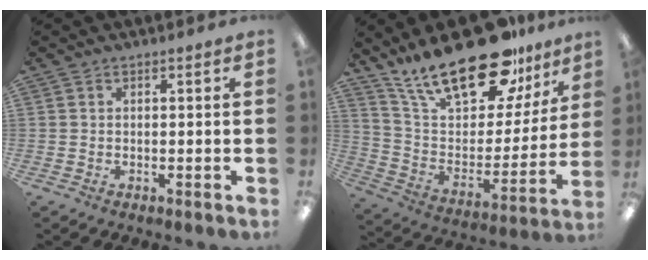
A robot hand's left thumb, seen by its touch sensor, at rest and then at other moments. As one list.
[{"total": 25.4, "force": [18.9, 9.7, 13.9], "torque": [-0.243, -0.121, 0.328]}]